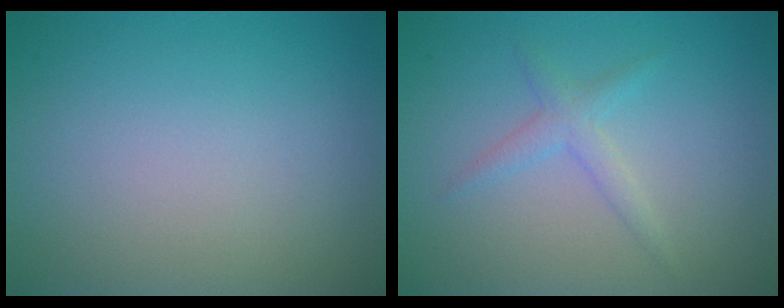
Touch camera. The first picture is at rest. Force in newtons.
{"total": 1.7, "press": 1.7, "slide": 0.1}